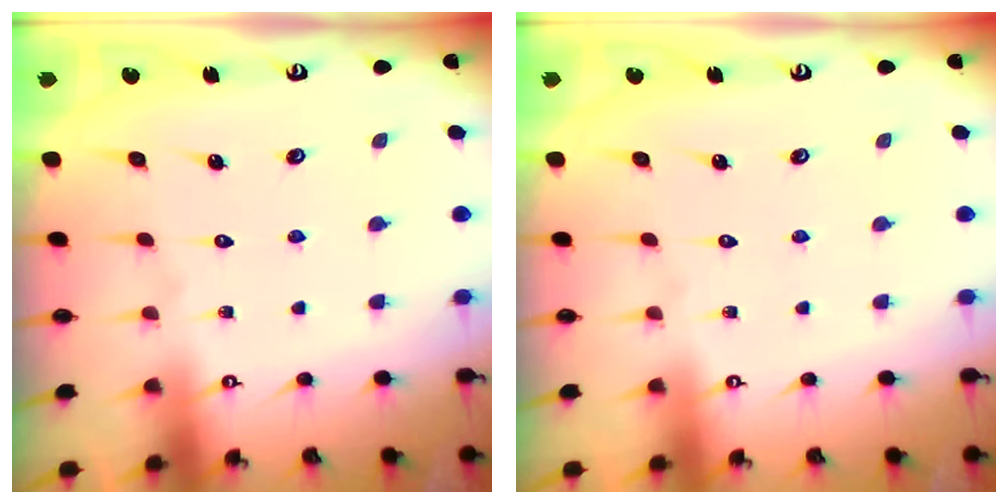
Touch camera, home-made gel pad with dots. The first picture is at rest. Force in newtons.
{"total": 0.0}